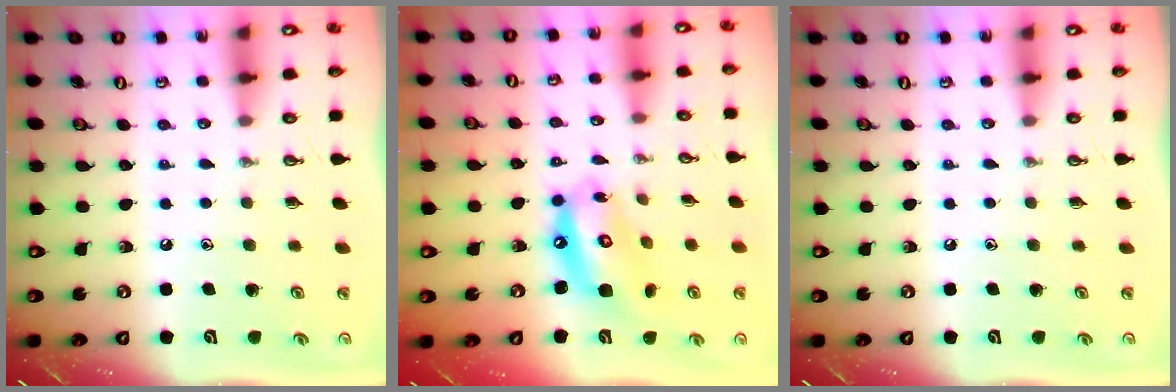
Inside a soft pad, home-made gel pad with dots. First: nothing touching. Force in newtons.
{"total": 13.6, "press": 13.6, "slide": 1.4}
{"total": 0.0}